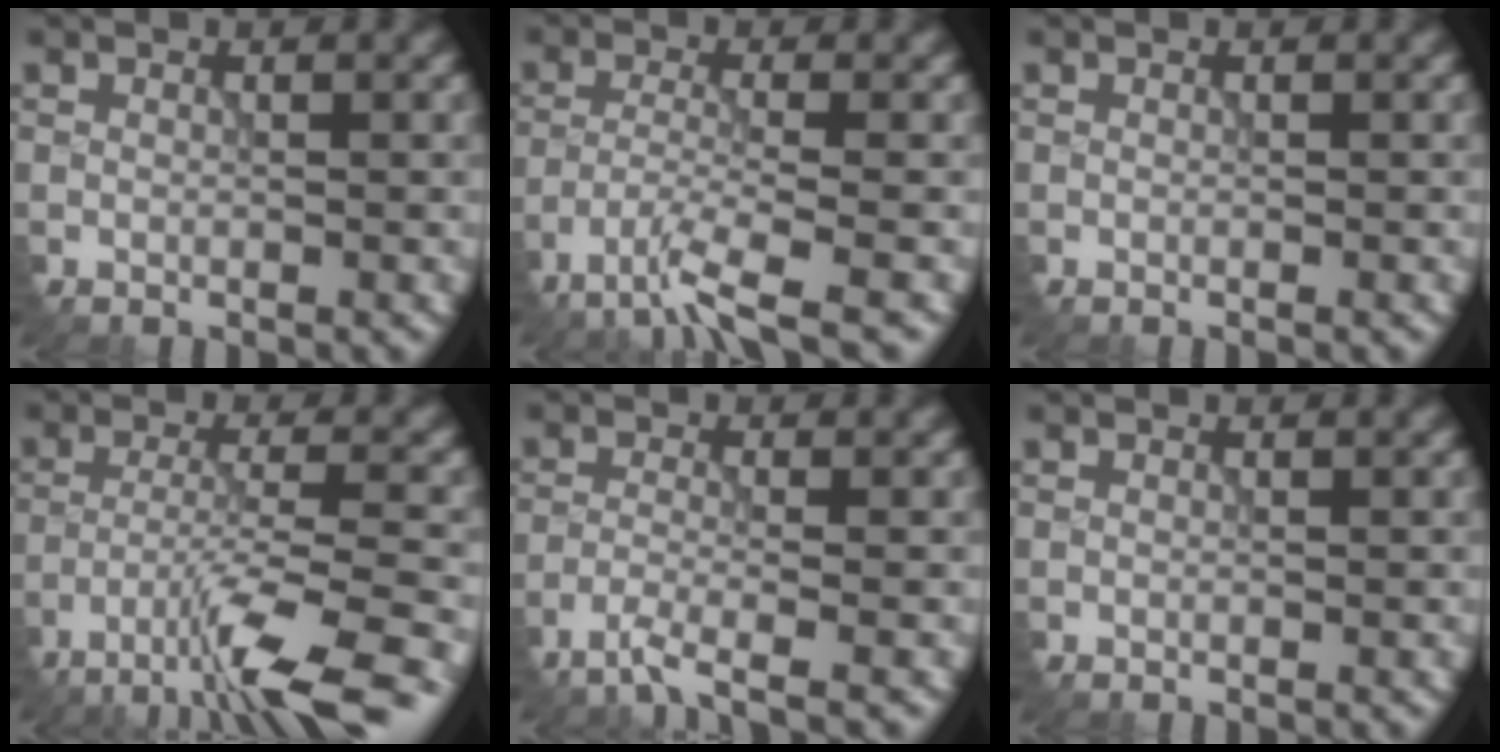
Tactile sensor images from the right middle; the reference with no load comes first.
{"total": 4.4, "force": [-3.1, 0.4, 3.0], "torque": [-0.055, -0.005, -0.068]}
{"total": 0.0}
{"total": 7.0, "force": [-4.8, 0.6, 5.0], "torque": [-0.085, -0.001, -0.086]}
{"total": 3.3, "force": [-2.5, 0.5, 2.2], "torque": [-0.040, -0.001, -0.065]}
{"total": 0.0}